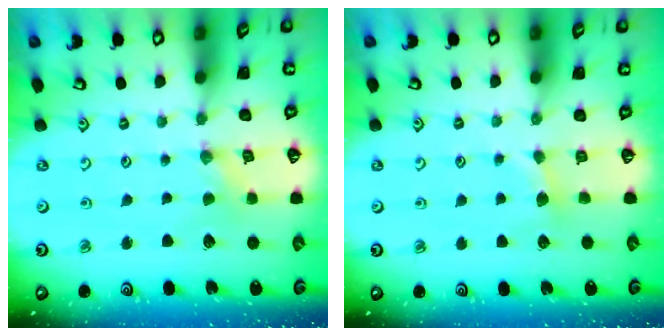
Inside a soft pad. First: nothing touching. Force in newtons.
{"total": 3.3, "press": 3.3, "slide": 0.5}